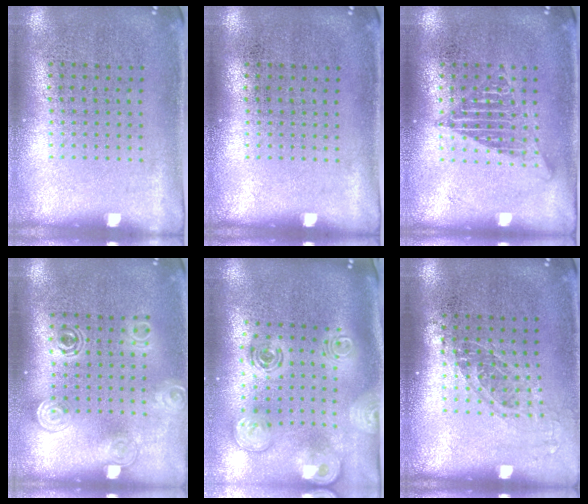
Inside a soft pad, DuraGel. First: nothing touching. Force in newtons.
{"total": 0.0}
{"total": 2.2, "press": 2.2, "slide": 0.2}
{"total": 1.6, "press": 1.2, "slide": 1.0}
{"total": 2.6, "press": 1.9, "slide": 1.8}
{"total": 1.2, "press": 1.0, "slide": 0.7}